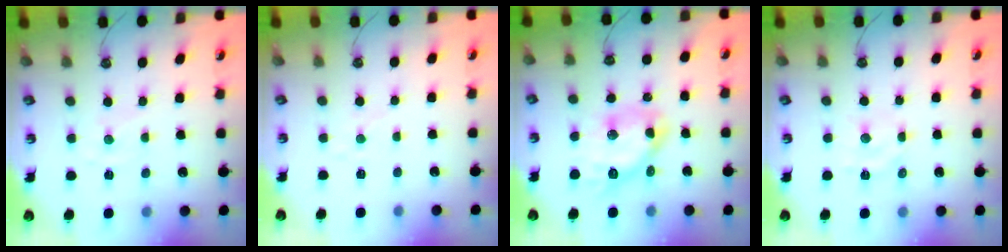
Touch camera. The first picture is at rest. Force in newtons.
{"total": 2.7, "press": 2.7, "slide": 0.4}
{"total": 13.1, "press": 13.0, "slide": 1.4}
{"total": 8.2, "press": 8.2, "slide": 0.5}